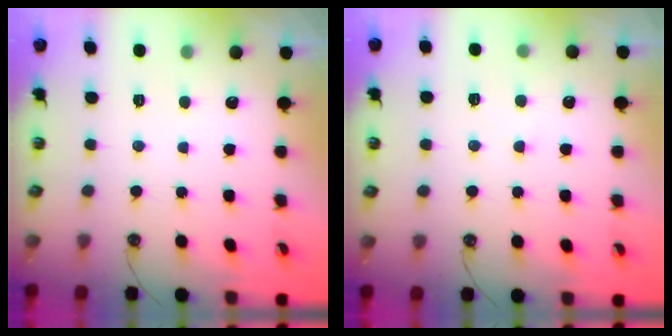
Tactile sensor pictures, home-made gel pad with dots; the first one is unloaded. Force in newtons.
{"total": 3.6, "press": 3.6, "slide": 0.4}